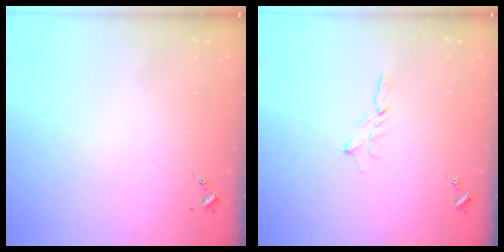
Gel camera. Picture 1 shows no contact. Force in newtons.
{"total": 2.5, "press": 2.5, "slide": 0.2}